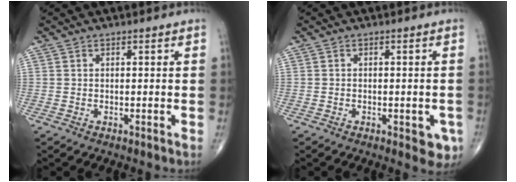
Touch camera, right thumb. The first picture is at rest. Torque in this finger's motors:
{"motor_torque": [0.59, 0.37, -0.07, 0.00, 0.17]}